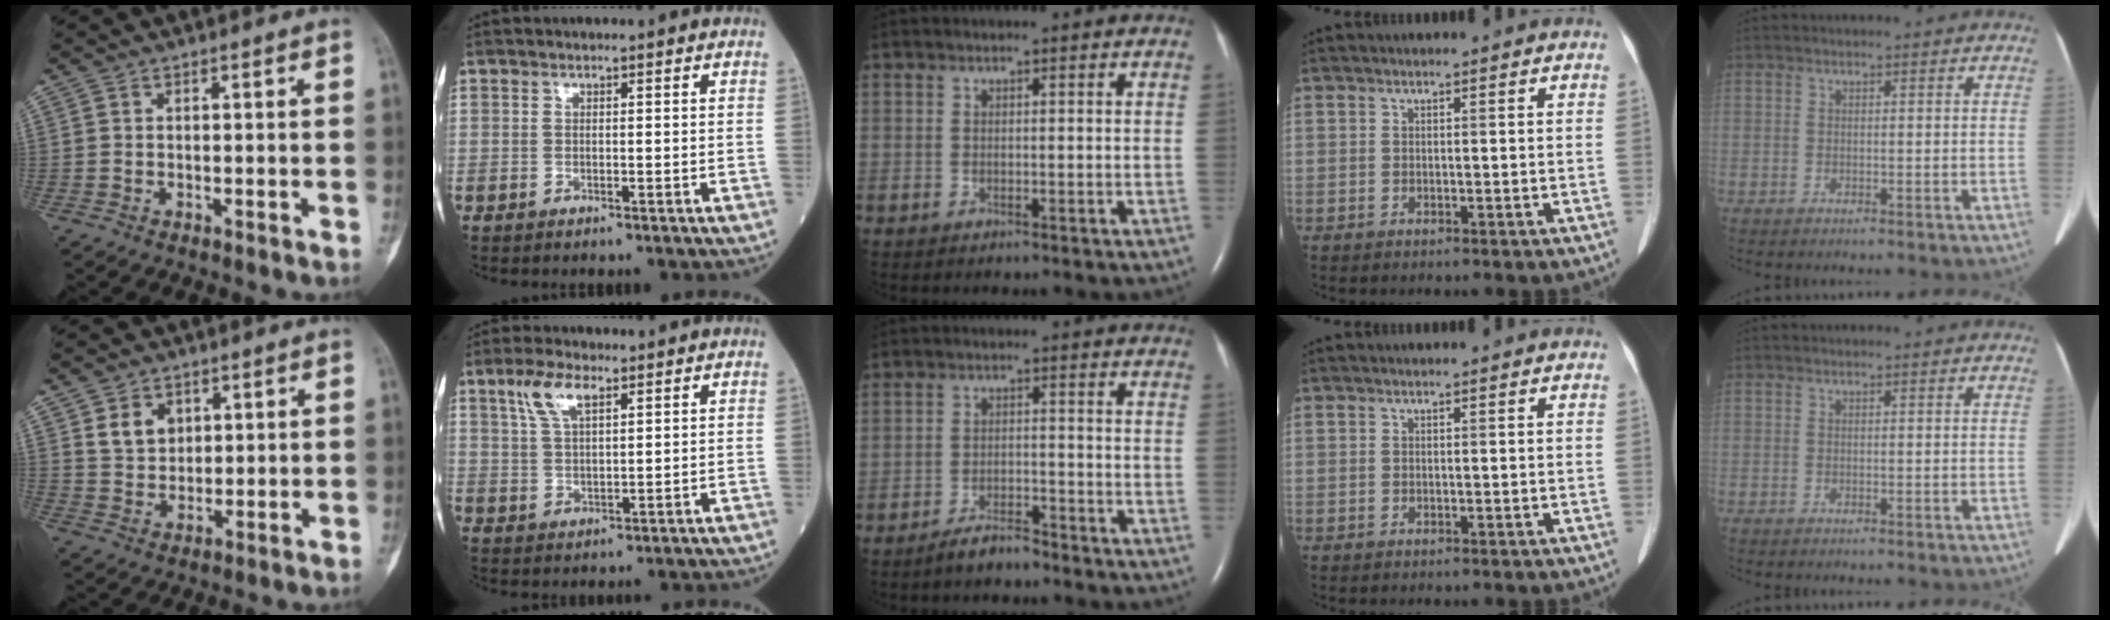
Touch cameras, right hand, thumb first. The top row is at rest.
{"thumb": {"total": 5.6, "force": [2.4, 4.3, 2.7], "torque": [-0.025, -0.017, 0.049]}, "index": {"total": 6.0, "force": [3.4, 2.0, 4.6], "torque": [-0.102, 0.011, 0.070]}, "middle": {"total": 3.6, "force": [-3.2, 0.7, 1.3], "torque": [-0.031, -0.004, -0.058]}}